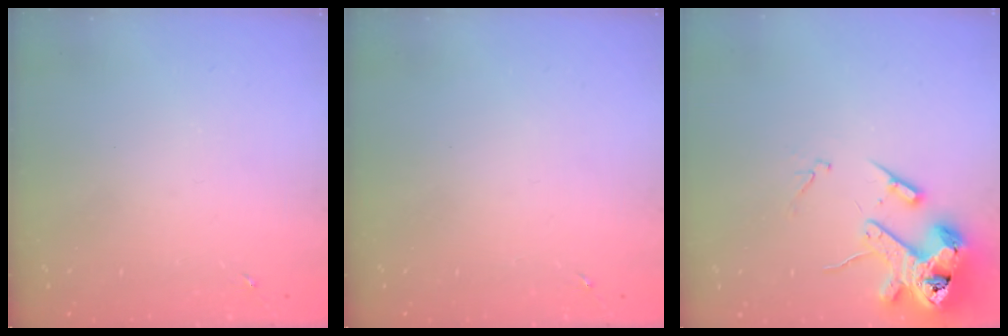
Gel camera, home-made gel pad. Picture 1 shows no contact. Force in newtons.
{"total": 0.0}
{"total": 15.6, "press": 15.4, "slide": 2.3}